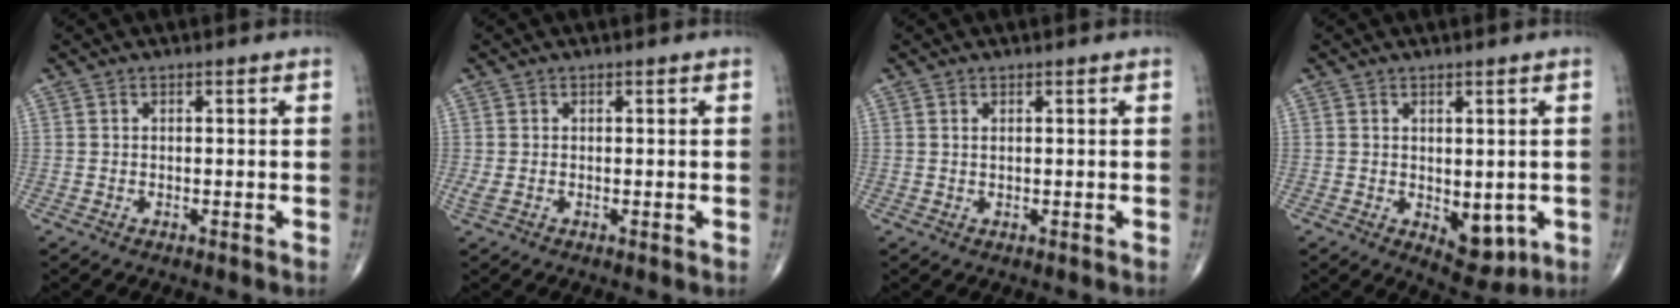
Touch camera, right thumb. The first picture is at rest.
{"total": 1.3, "force": [0.0, 0.6, 1.1], "torque": [-0.032, 0.000, 0.004]}
{"total": 0.5, "force": [0.3, 0.2, 0.4], "torque": [-0.009, 0.000, 0.006]}
{"total": 5.7, "force": [-0.9, 3.2, 4.6], "torque": [-0.035, -0.009, 0.001]}